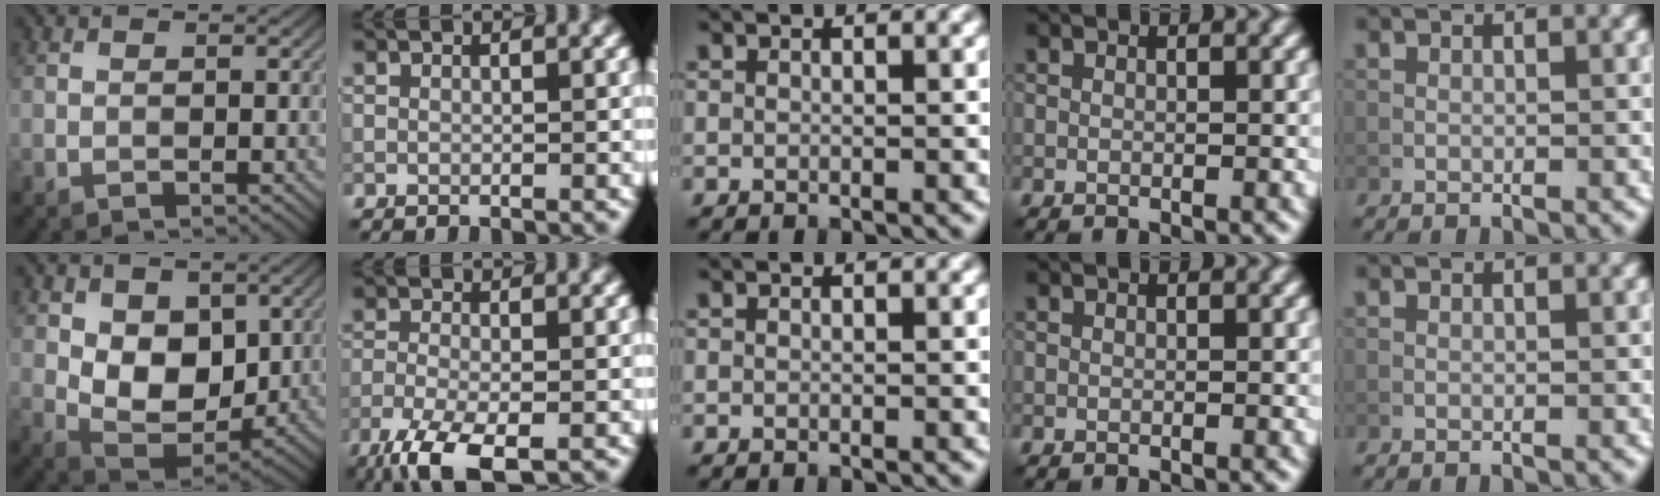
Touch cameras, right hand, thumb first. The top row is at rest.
{"thumb": {"total": 8.4, "force": [1.6, 5.9, 5.8], "torque": [-0.121, -0.015, 0.023]}, "index": {"total": 6.3, "force": [-4.0, 2.0, 4.4], "torque": [-0.096, -0.016, -0.081]}}